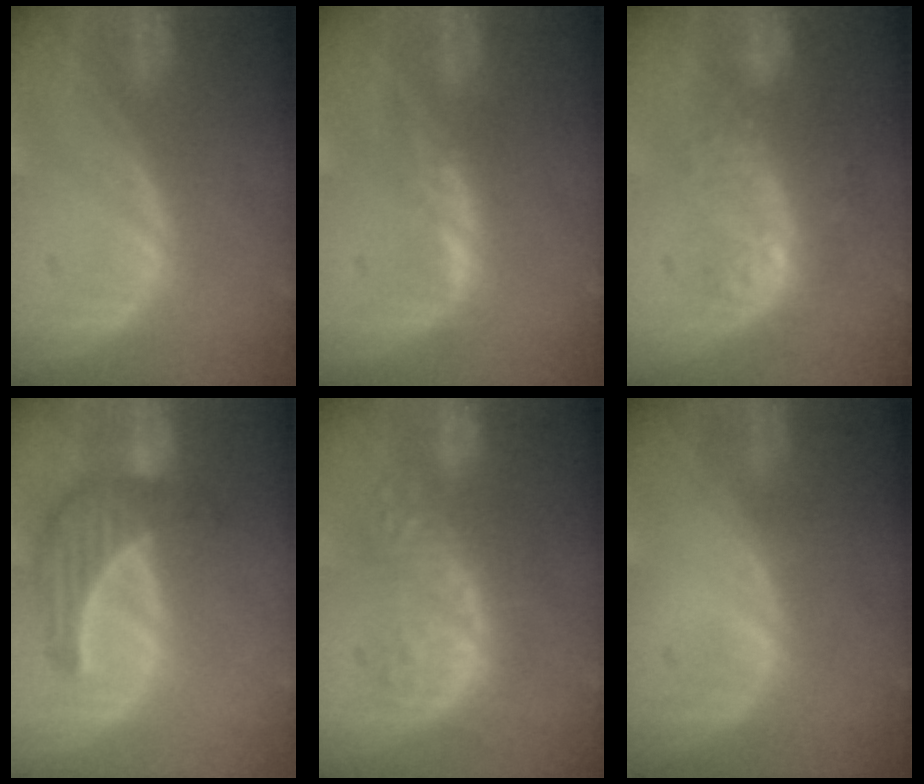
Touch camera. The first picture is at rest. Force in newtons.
{"total": 2.4, "press": 2.4, "slide": 0.2}
{"total": 9.7, "press": 8.3, "slide": 5.1}
{"total": 6.9, "press": 6.8, "slide": 1.2}
{"total": 8.8, "press": 8.6, "slide": 1.7}
{"total": 0.0}